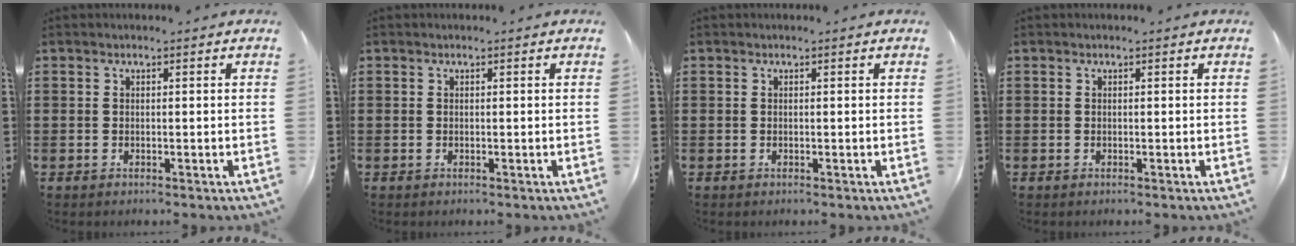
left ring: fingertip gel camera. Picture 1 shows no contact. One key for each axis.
{"total": 0.0}
{"total": 0.0}
{"total": 0.0}